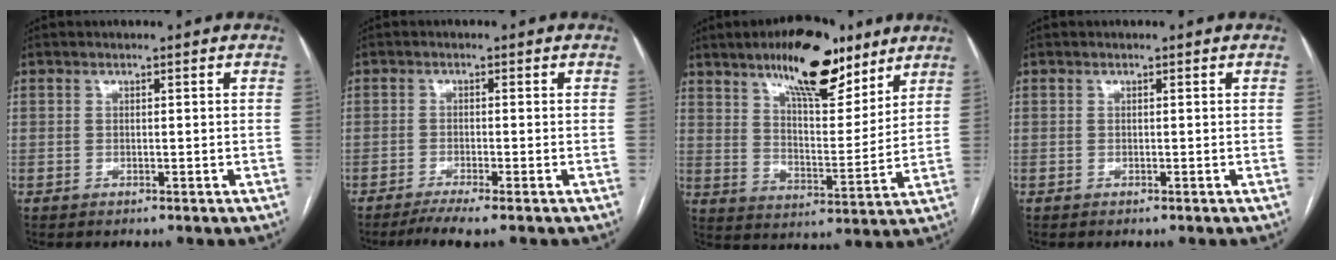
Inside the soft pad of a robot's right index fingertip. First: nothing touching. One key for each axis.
{"total": 3.9, "fx": -3.0, "fy": -0.4, "fz": 2.5, "tx": -0.042, "ty": -0.008, "tz": -0.055}
{"total": 15.4, "fx": 10.6, "fy": 4.7, "fz": 10.1, "tx": -0.151, "ty": -0.001, "tz": 0.171}
{"total": 0.0}